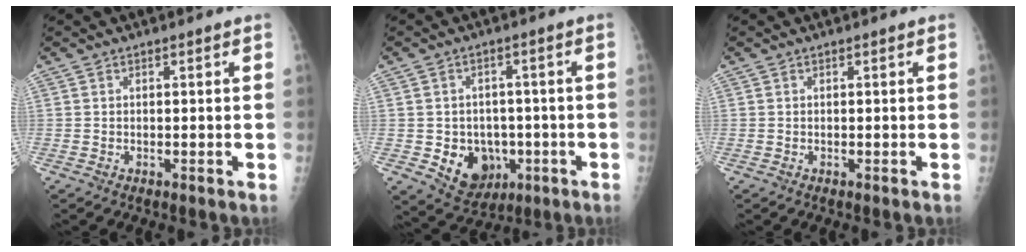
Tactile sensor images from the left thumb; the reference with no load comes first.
{"total": 9.6, "force": [-2.5, 7.8, 4.9], "torque": [-0.041, 0.011, -0.022]}
{"total": 0.0}